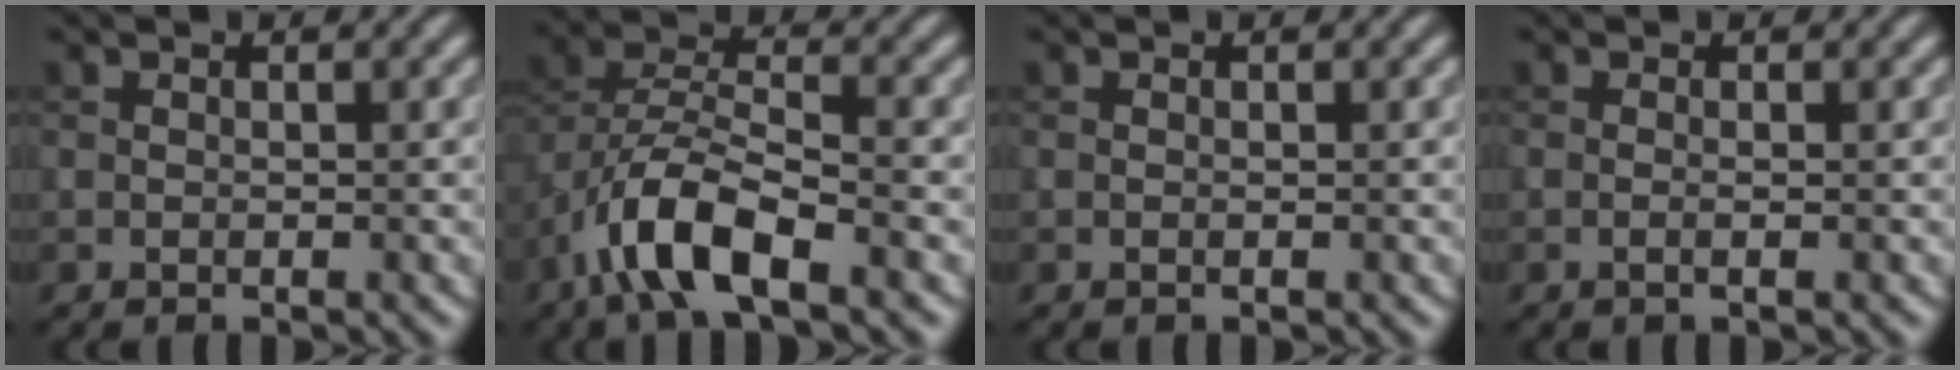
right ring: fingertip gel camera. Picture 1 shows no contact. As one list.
[{"total": 6.9, "force": [-3.8, 2.5, 5.2], "torque": [-0.100, 0.002, -0.078]}, {"total": 0.0}, {"total": 0.9, "force": [-0.1, 0.3, 0.8], "torque": [-0.014, -0.007, -0.007]}]